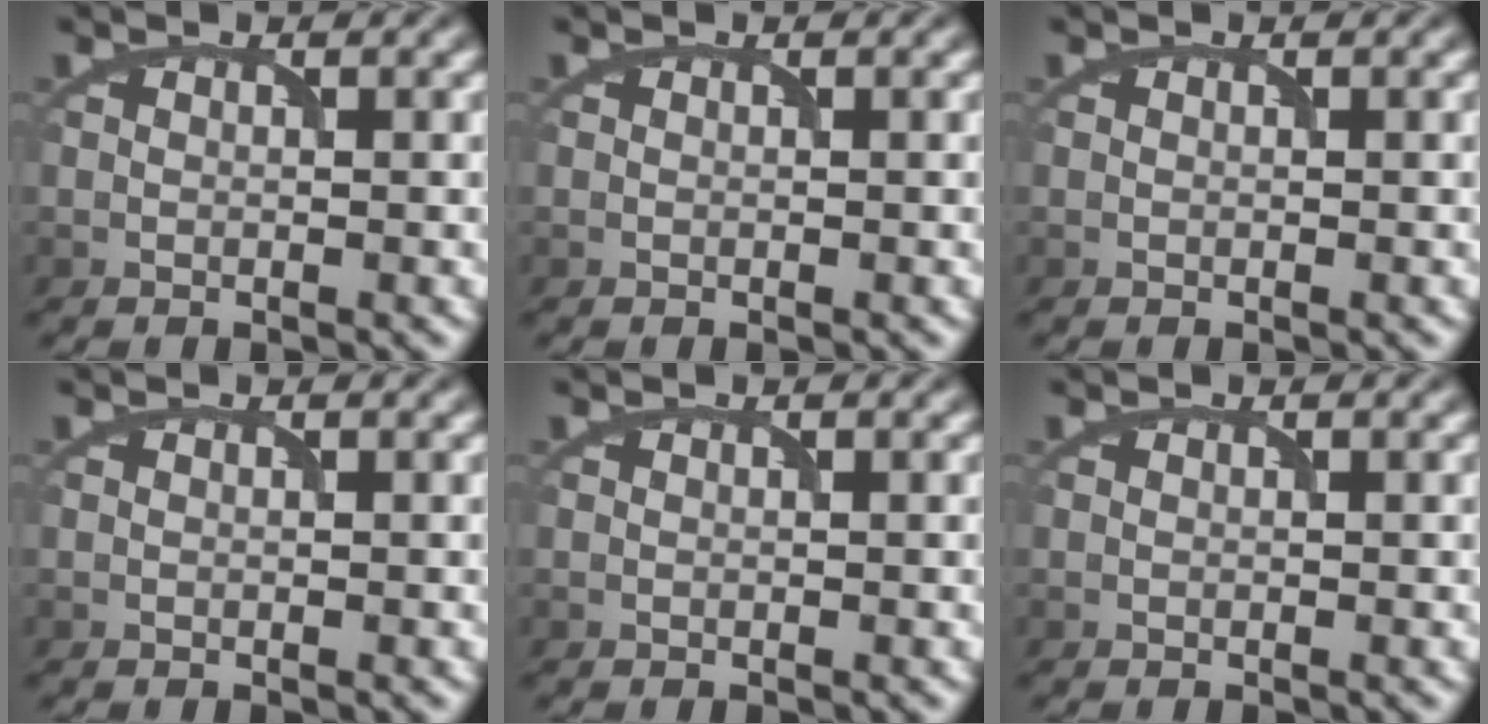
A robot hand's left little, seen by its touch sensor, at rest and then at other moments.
{"total": 0.0}
{"total": 0.0}
{"total": 0.0}
{"total": 0.0}
{"total": 0.0}